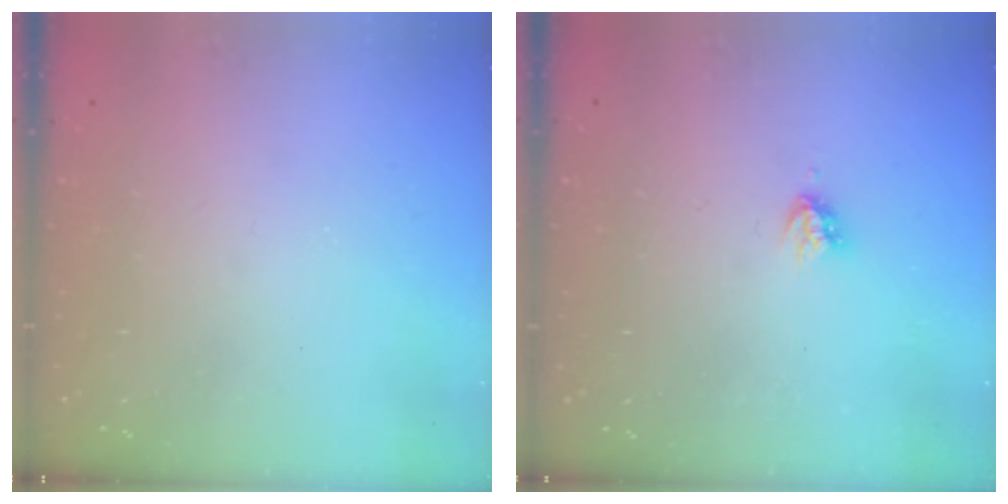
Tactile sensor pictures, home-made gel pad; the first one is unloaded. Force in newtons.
{"total": 3.5, "press": 3.5, "slide": 0.1}